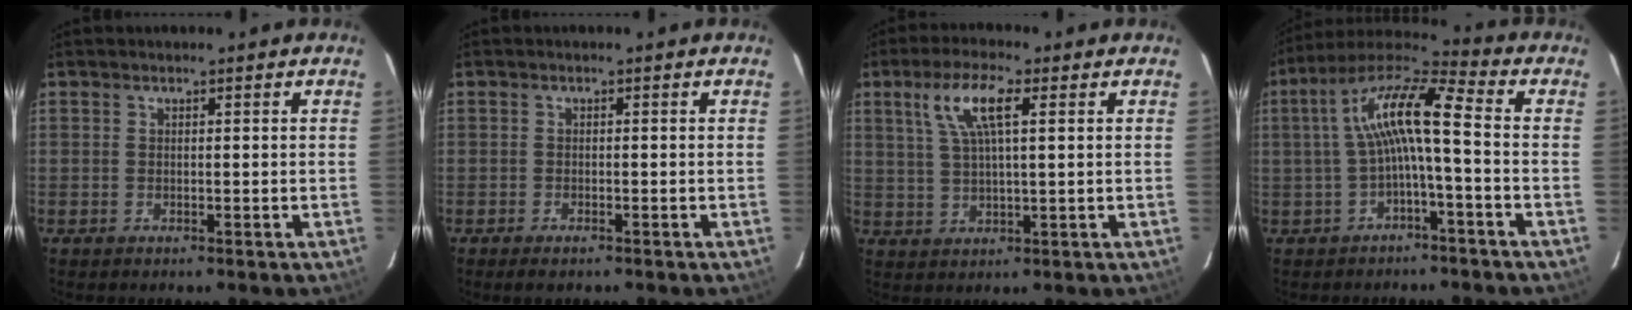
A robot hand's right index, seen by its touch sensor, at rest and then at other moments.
{"total": 2.1, "force": [-1.6, 0.7, 1.2], "torque": [-0.028, -0.005, -0.030]}
{"total": 8.1, "force": [3.1, 2.2, 7.1], "torque": [-0.141, 0.013, 0.061]}
{"total": 11.0, "force": [-0.8, 1.7, 10.9], "torque": [-0.220, 0.026, -0.019]}